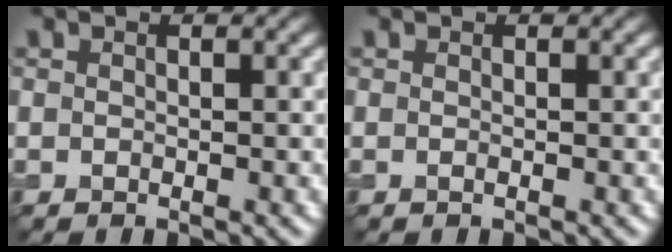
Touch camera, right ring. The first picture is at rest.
{"total": 0.0}